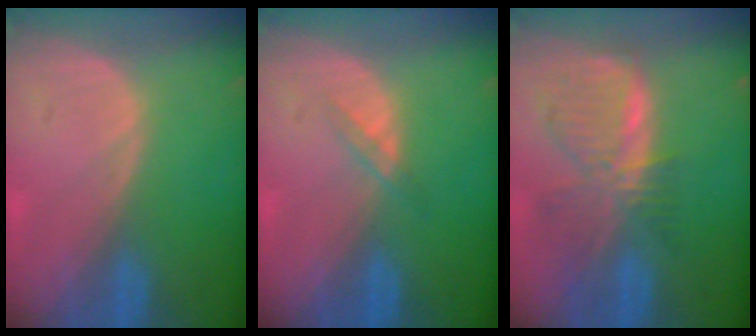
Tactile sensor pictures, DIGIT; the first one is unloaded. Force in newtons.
{"total": 1.5, "press": 1.5, "slide": 0.1}
{"total": 8.4, "press": 7.3, "slide": 4.0}